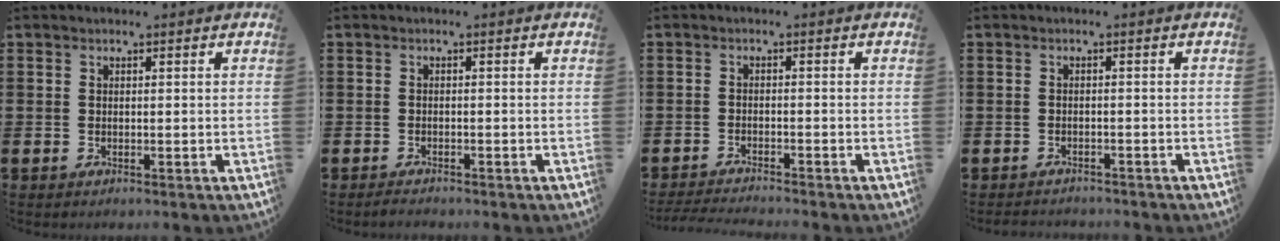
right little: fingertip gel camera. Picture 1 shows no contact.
{"total": 0.7, "force": [-0.7, 0.2, 0.2], "torque": [-0.005, -0.002, -0.015]}
{"total": 1.8, "force": [-1.8, -0.2, 0.3], "torque": [-0.003, 0.000, -0.036]}
{"total": 1.1, "force": [-1.1, 0.1, -0.2], "torque": [0.000, -0.002, -0.023]}